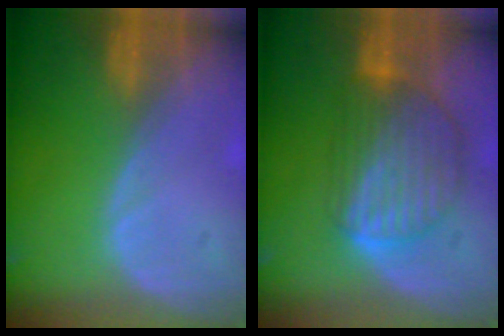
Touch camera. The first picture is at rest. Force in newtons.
{"total": 8.7, "press": 7.7, "slide": 4.1}